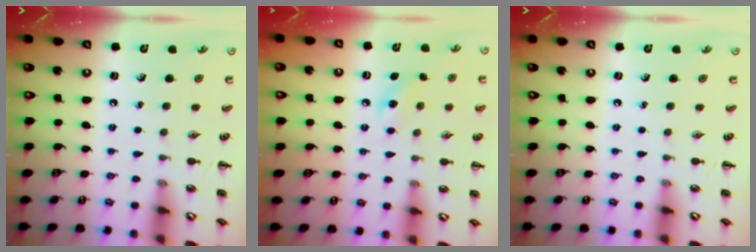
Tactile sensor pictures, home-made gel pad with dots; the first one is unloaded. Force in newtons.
{"total": 7.7, "press": 7.4, "slide": 1.9}
{"total": 0.0}